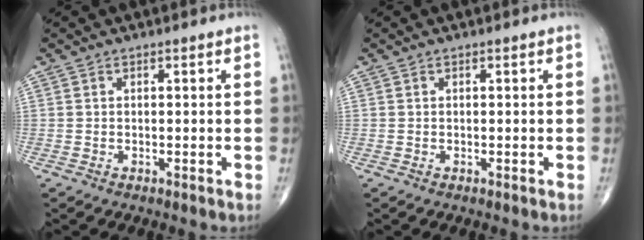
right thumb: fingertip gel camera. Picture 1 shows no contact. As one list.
[{"total": 0.0}]